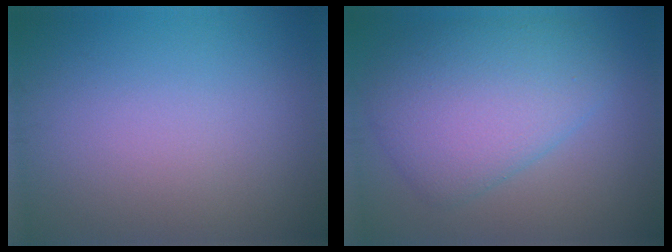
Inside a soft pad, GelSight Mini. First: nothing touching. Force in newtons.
{"total": 6.8, "press": 6.8, "slide": 0.1}